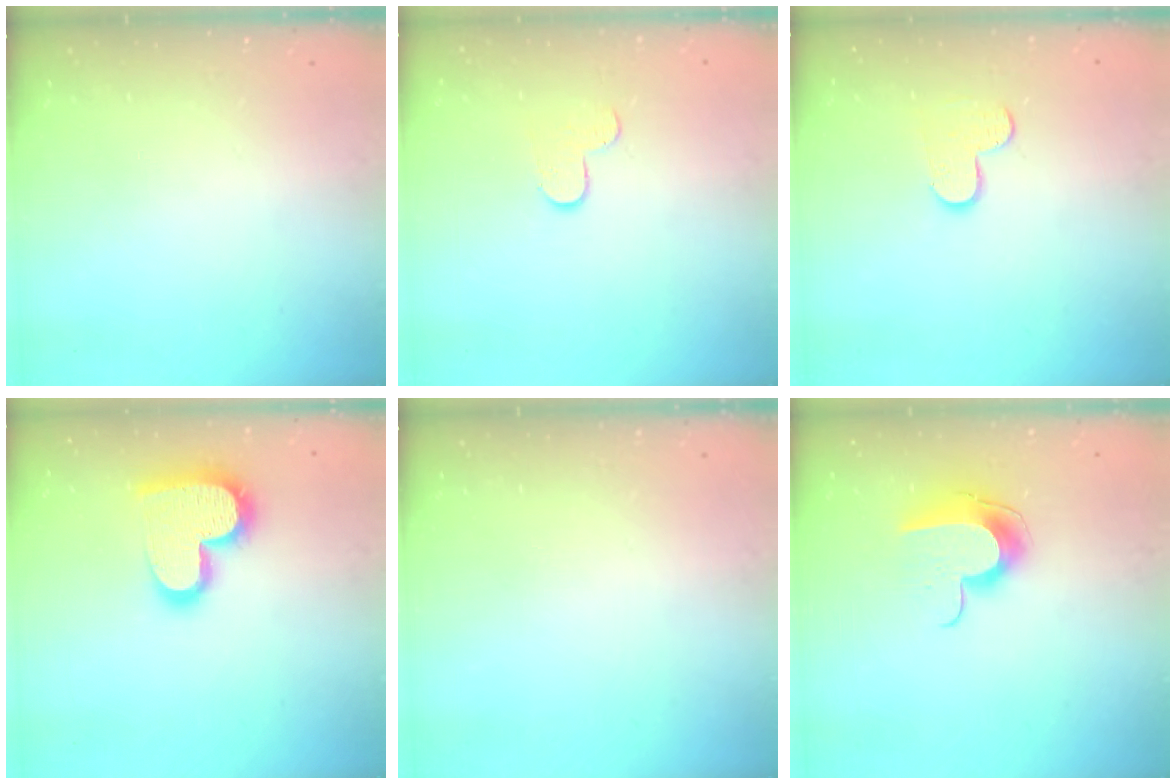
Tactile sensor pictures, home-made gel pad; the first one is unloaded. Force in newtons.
{"total": 5.5, "press": 5.5, "slide": 0.5}
{"total": 4.8, "press": 4.8, "slide": 0.5}
{"total": 18.4, "press": 18.4, "slide": 1.0}
{"total": 0.0}
{"total": 10.2, "press": 10.2, "slide": 0.2}